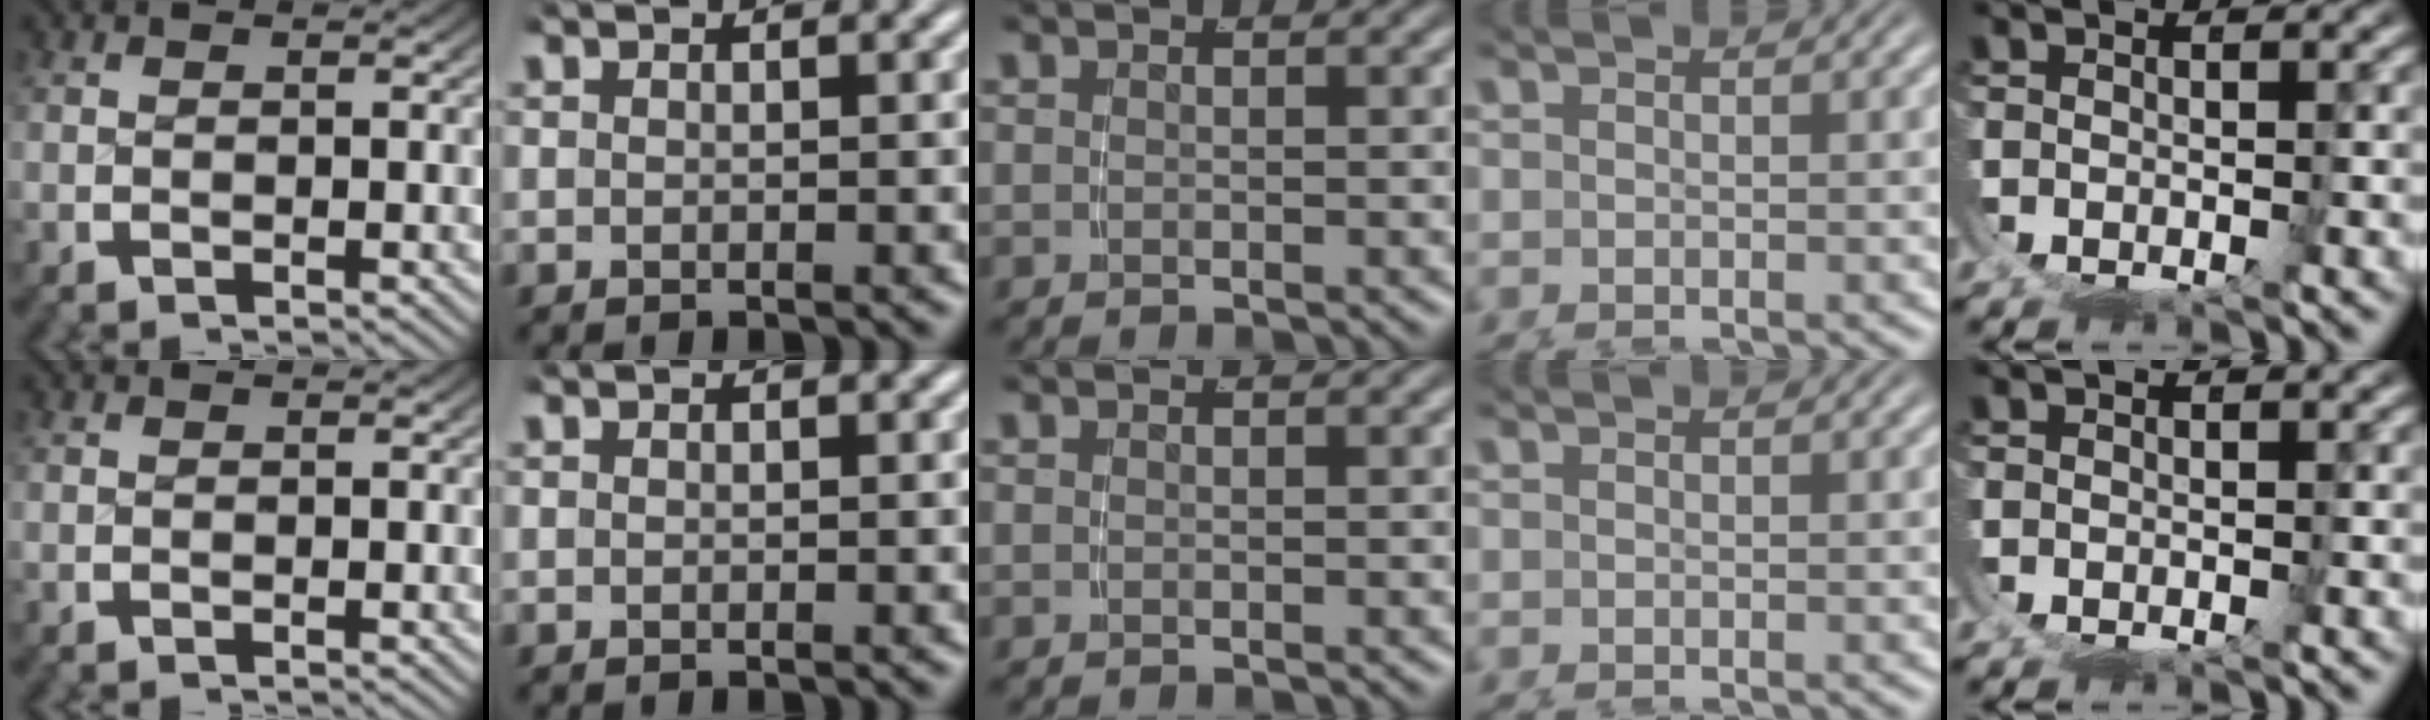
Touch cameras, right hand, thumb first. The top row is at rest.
{}